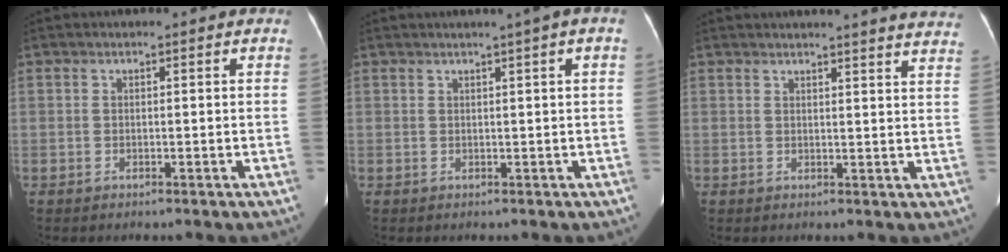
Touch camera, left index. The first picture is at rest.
{"total": 2.6, "force": [1.4, -0.5, 2.2], "torque": [-0.030, 0.009, 0.022]}
{"total": 18.4, "force": [17.5, 0.8, 5.7], "torque": [-0.067, -0.045, 0.188]}